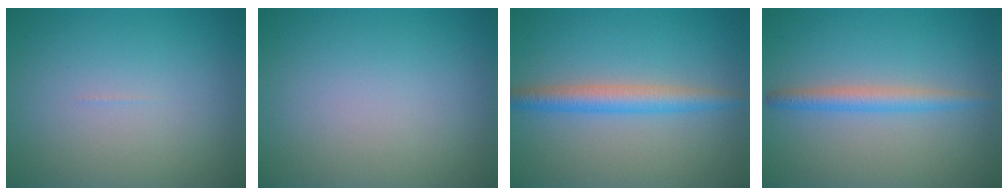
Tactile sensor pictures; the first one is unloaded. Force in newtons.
{"total": 0.0}
{"total": 3.1, "press": 3.1, "slide": 0.1}
{"total": 2.3, "press": 2.3, "slide": 0.0}